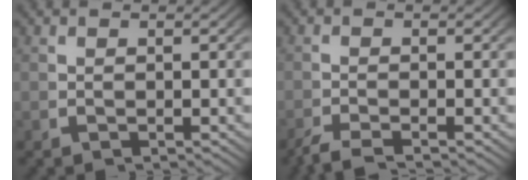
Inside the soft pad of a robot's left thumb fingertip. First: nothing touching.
{"total": 2.4, "force": [-2.2, 0.5, 0.8], "torque": [-0.013, -0.010, -0.039]}